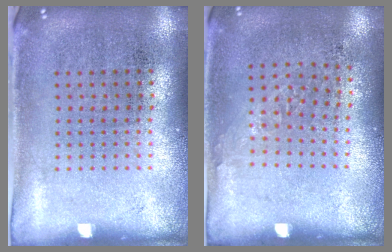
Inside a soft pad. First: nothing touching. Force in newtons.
{"total": 1.0, "press": 0.7, "slide": 0.6}